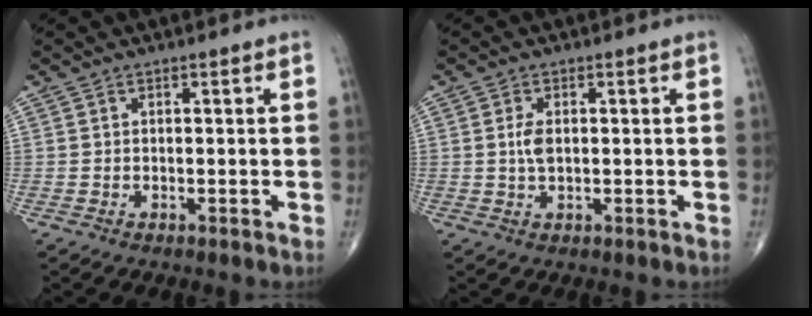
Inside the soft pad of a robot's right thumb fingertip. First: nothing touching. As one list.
[{"total": 2.8, "force": [0.3, 1.4, 2.4], "torque": [-0.051, -0.001, 0.004]}]